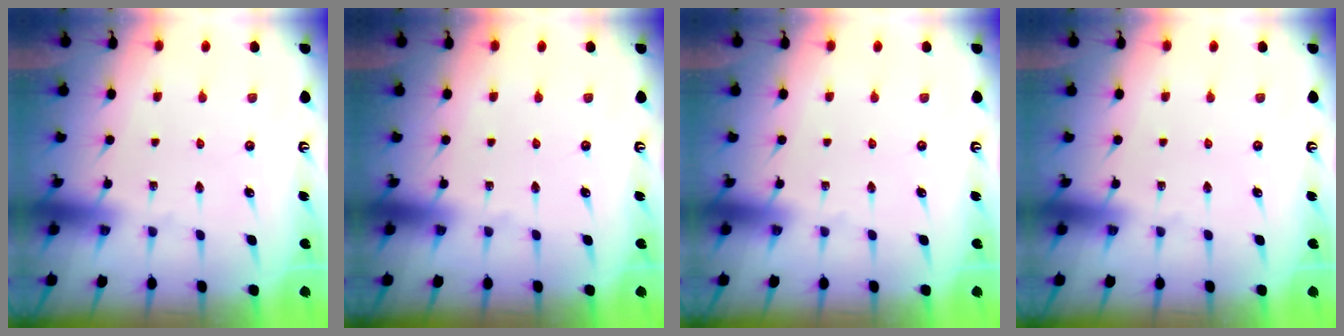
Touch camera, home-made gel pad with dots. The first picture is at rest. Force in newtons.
{"total": 0.0}
{"total": 0.0}
{"total": 0.0}